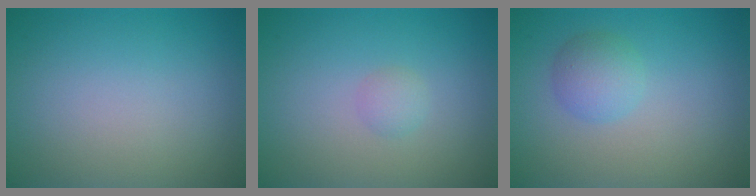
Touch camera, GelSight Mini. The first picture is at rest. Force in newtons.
{"total": 1.0, "press": 1.0, "slide": 0.1}
{"total": 2.4, "press": 2.4, "slide": 0.1}